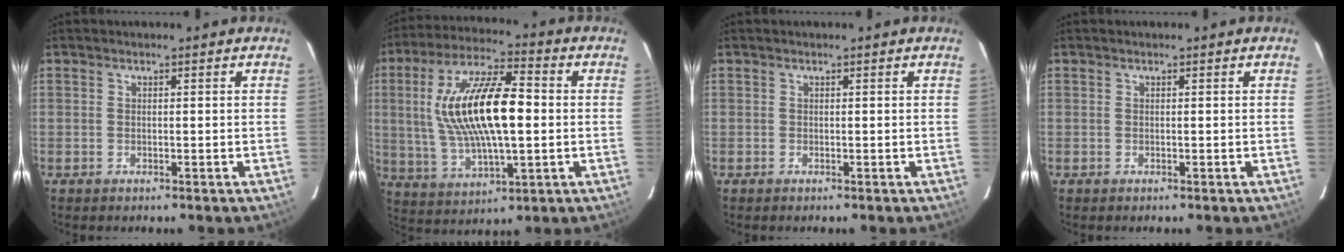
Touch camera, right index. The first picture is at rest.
{"total": 18.7, "force": [1.5, 6.7, 17.5], "torque": [-0.335, 0.012, 0.033]}
{"total": 0.0}
{"total": 0.0}